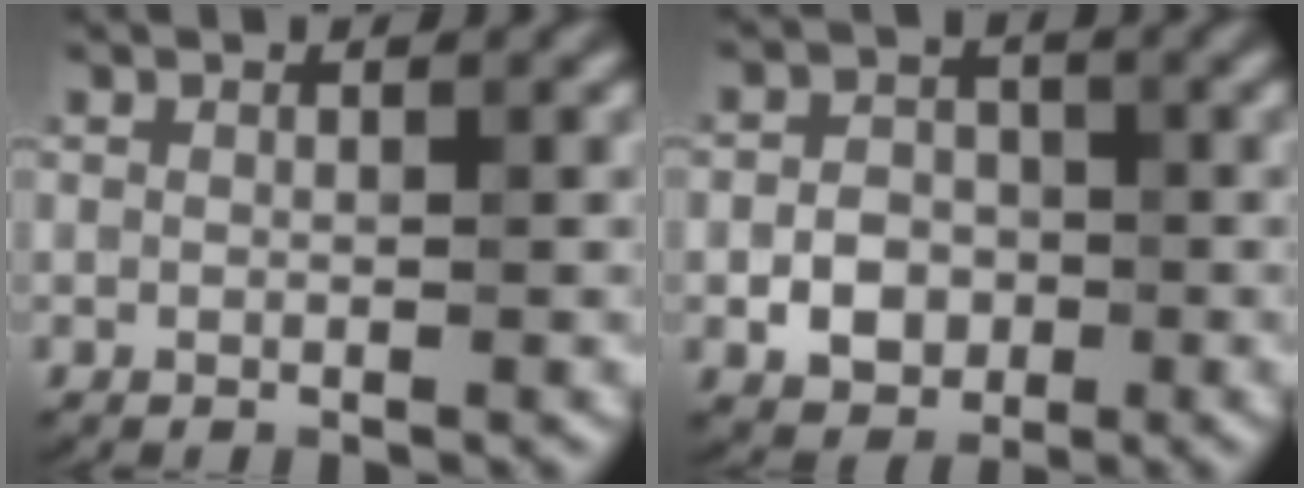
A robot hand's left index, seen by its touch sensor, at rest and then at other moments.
{"total": 3.4, "force": [-1.1, 2.6, 1.9], "torque": [-0.022, 0.003, -0.020]}